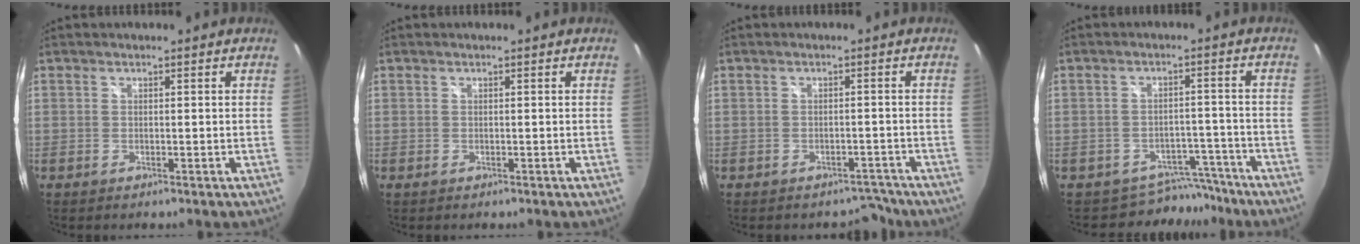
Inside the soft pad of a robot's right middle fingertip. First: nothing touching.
{"total": 0.0}
{"total": 2.3, "force": [-2.1, 0.7, -0.5], "torque": [0.020, 0.017, -0.027]}
{"total": 5.7, "force": [-5.2, 2.1, -0.6], "torque": [0.015, 0.018, -0.073]}